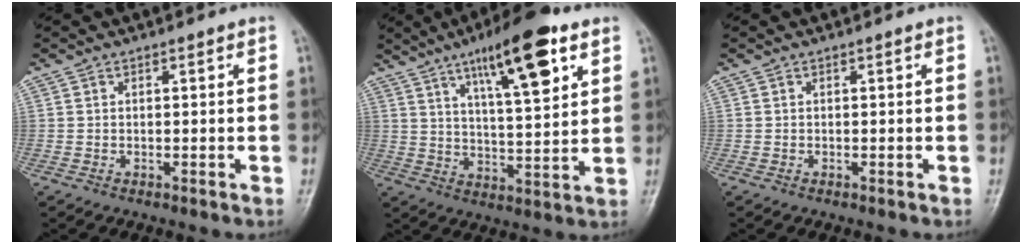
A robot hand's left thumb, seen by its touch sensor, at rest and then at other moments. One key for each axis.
{"total": 16.3, "fx": 8.4, "fy": 4.3, "fz": 13.3, "tx": -0.189, "ty": -0.032, "tz": 0.134}
{"total": 0.0}